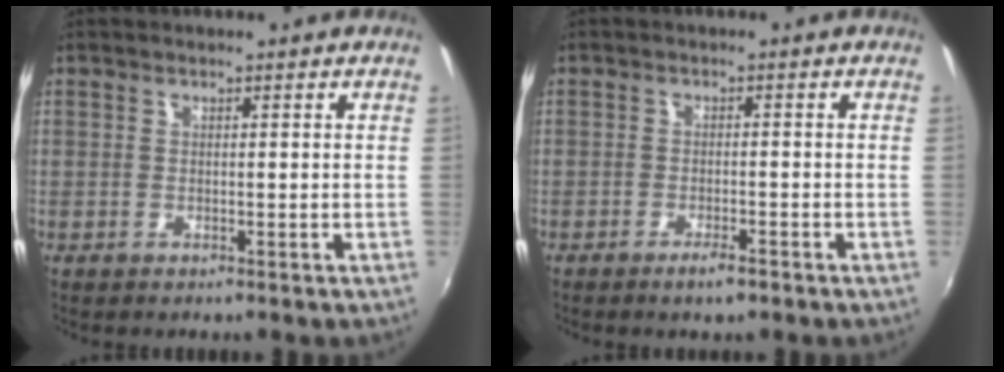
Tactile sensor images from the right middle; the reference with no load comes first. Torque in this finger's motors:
{"motor_torque": [-0.07, -1.36, 0.02, -0.01]}